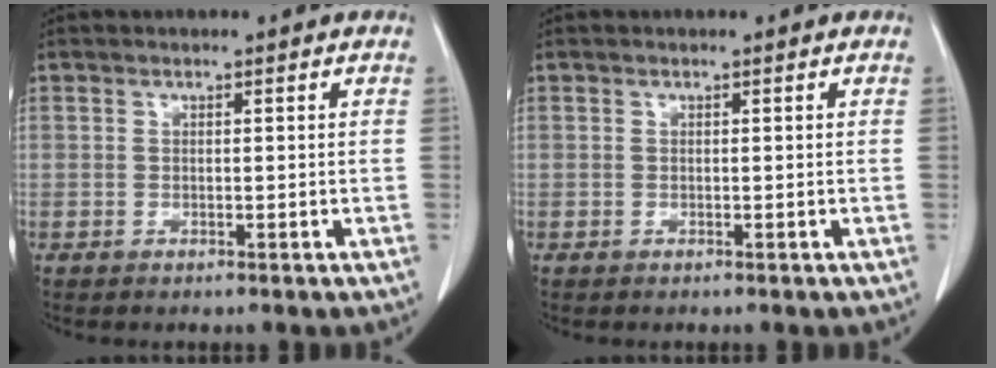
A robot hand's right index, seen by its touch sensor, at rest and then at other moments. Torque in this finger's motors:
{"motor_torque": [0.00, 0.00, 0.00, 0.00]}